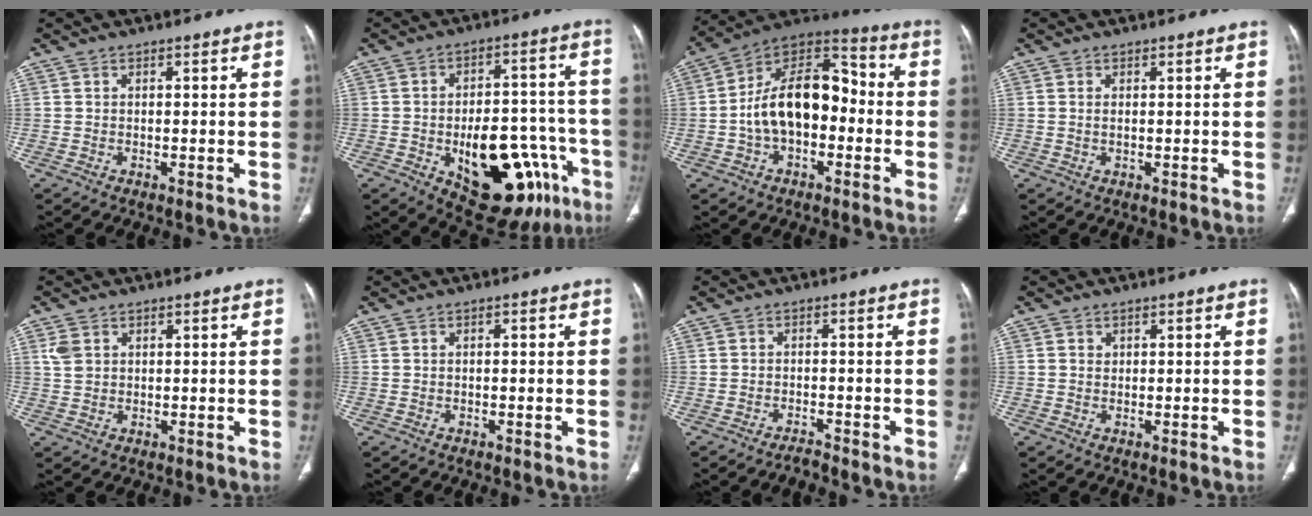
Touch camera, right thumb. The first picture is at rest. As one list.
[{"total": 22.7, "force": [-9.1, 11.6, 17.2], "torque": [-0.178, 0.046, -0.106]}, {"total": 17.4, "force": [-1.9, 10.7, 13.5], "torque": [-0.205, 0.049, -0.042]}, {"total": 0.8, "force": [0.2, 0.3, 0.7], "torque": [-0.019, 0.000, 0.005]}, {"total": 2.9, "force": [1.2, 2.1, 1.6], "torque": [-0.032, 0.001, 0.032]}, {"total": 0.8, "force": [0.1, 0.3, 0.7], "torque": [-0.015, 0.002, 0.001]}, {"total": 1.6, "force": [-1.6, 0.1, 0.3], "torque": [-0.011, 0.007, -0.027]}, {"total": 0.9, "force": [0.3, 0.8, 0.3], "torque": [-0.001, 0.000, 0.007]}]